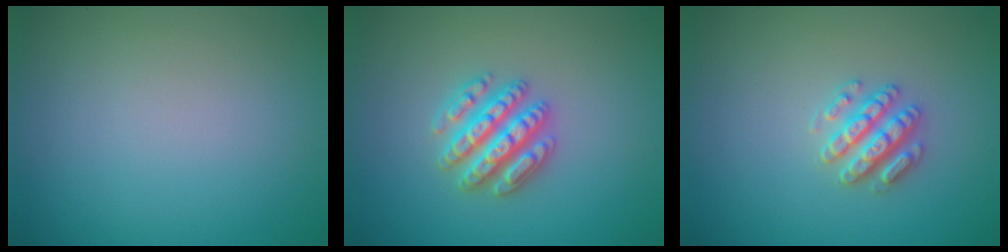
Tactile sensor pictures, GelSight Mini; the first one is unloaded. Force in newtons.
{"total": 4.8, "press": 4.7, "slide": 0.8}
{"total": 2.9, "press": 2.8, "slide": 0.6}